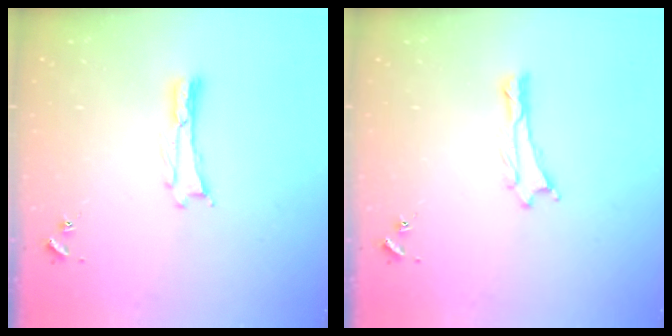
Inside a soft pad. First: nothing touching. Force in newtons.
{"total": 0.0}